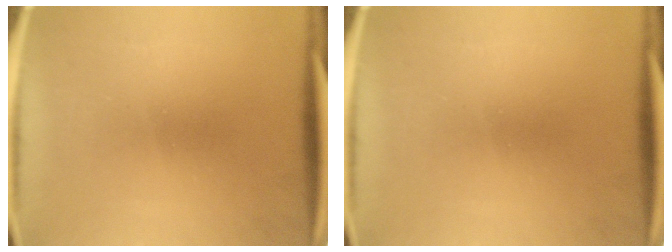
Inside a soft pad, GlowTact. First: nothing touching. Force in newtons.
{"total": 0.0}